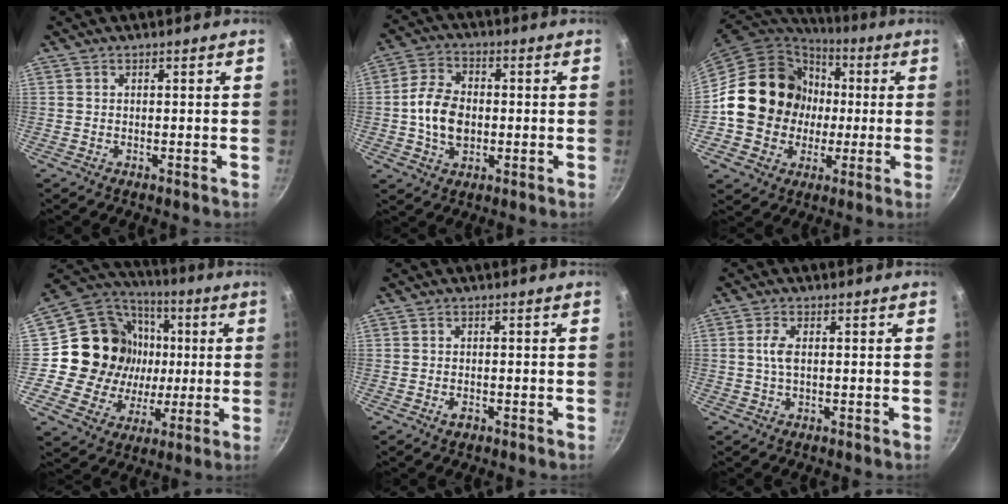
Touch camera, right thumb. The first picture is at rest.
{"total": 9.8, "force": [-0.7, 6.9, 6.9], "torque": [-0.113, 0.015, -0.018]}
{"total": 19.1, "force": [0.3, 17.2, 8.4], "torque": [-0.114, 0.028, 0.009]}
{"total": 21.3, "force": [1.3, 19.0, 9.5], "torque": [-0.144, 0.017, 0.027]}
{"total": 1.6, "force": [-0.8, 1.0, 1.0], "torque": [-0.017, 0.004, -0.014]}
{"total": 2.9, "force": [0.3, 1.2, 2.6], "torque": [-0.063, 0.005, 0.004]}